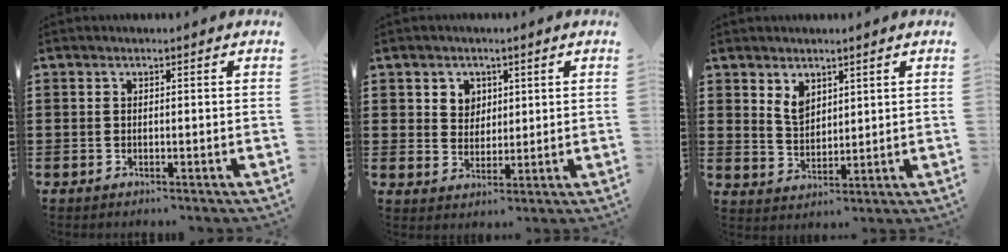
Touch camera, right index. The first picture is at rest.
{"total": 3.6, "force": [1.7, 3.1, 0.7], "torque": [-0.020, 0.009, 0.030]}
{"total": 3.7, "force": [2.4, 2.3, 1.7], "torque": [-0.042, 0.006, 0.044]}